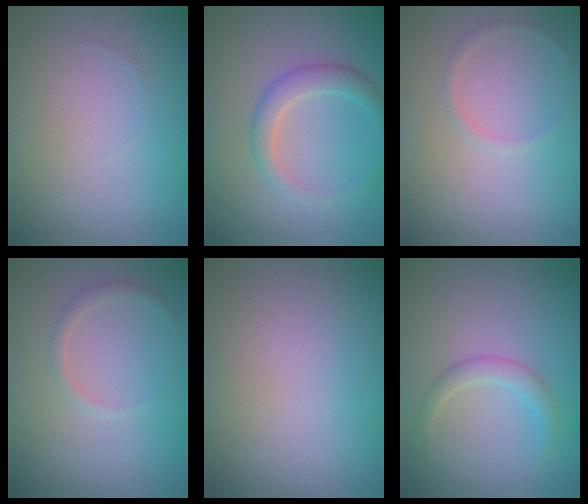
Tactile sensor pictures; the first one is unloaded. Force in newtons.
{"total": 2.4, "press": 2.4, "slide": 0.1}
{"total": 0.6, "press": 0.6, "slide": 0.1}
{"total": 0.9, "press": 0.9, "slide": 0.1}
{"total": 0.0}
{"total": 1.5, "press": 1.5, "slide": 0.1}